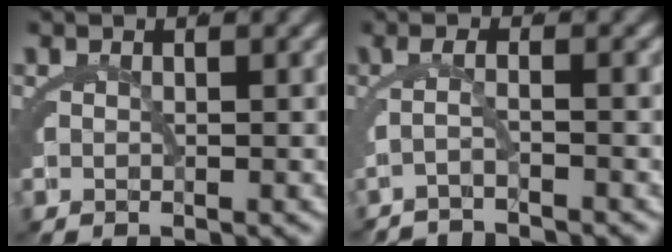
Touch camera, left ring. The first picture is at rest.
{"total": 2.7, "force": [-2.1, -0.1, 1.7], "torque": [-0.036, -0.011, -0.028]}